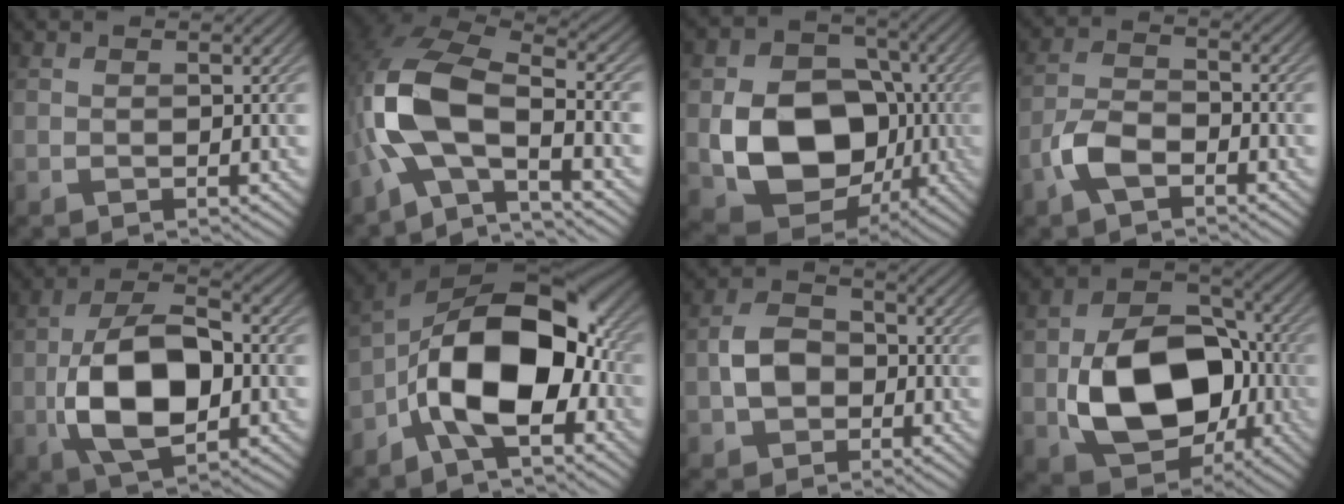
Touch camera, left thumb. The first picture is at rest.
{"total": 12.6, "force": [-3.5, 5.9, 10.5], "torque": [-0.238, -0.005, -0.083]}
{"total": 13.1, "force": [-2.6, 9.9, 8.2], "torque": [-0.148, -0.014, -0.054]}
{"total": 5.3, "force": [-3.0, 2.6, 3.5], "torque": [-0.079, 0.002, -0.073]}
{"total": 12.5, "force": [-2.5, 6.9, 10.1], "torque": [-0.210, -0.005, -0.050]}
{"total": 16.1, "force": [-3.9, 8.9, 12.8], "torque": [-0.215, 0.002, -0.083]}
{"total": 5.3, "force": [-1.4, 4.1, 3.1], "torque": [-0.064, 0.004, -0.033]}
{"total": 14.8, "force": [-3.2, 10.4, 10.1], "torque": [-0.180, -0.019, -0.059]}